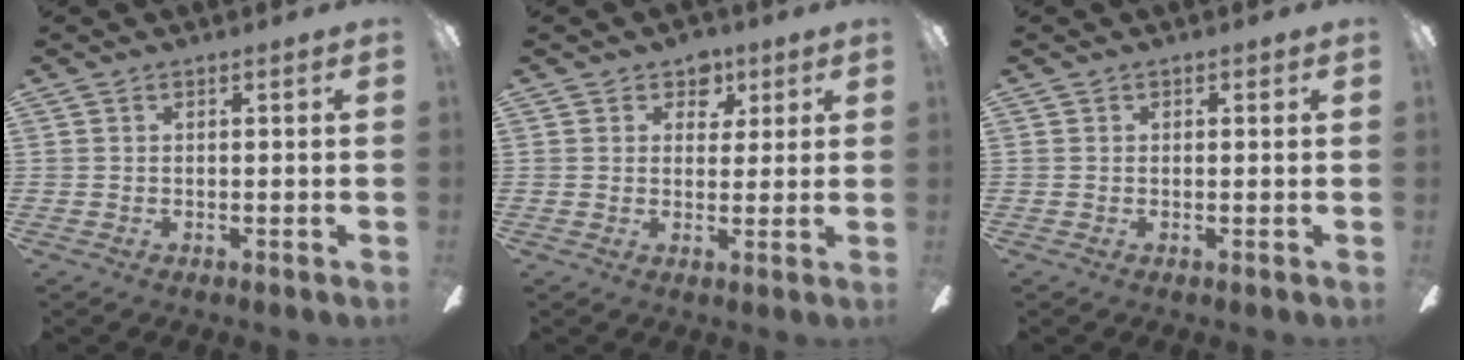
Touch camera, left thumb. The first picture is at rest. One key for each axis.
{"total": 5.2, "fx": 3.0, "fy": 3.9, "fz": 1.6, "tx": -0.008, "ty": -0.012, "tz": 0.049}
{"total": 0.0}